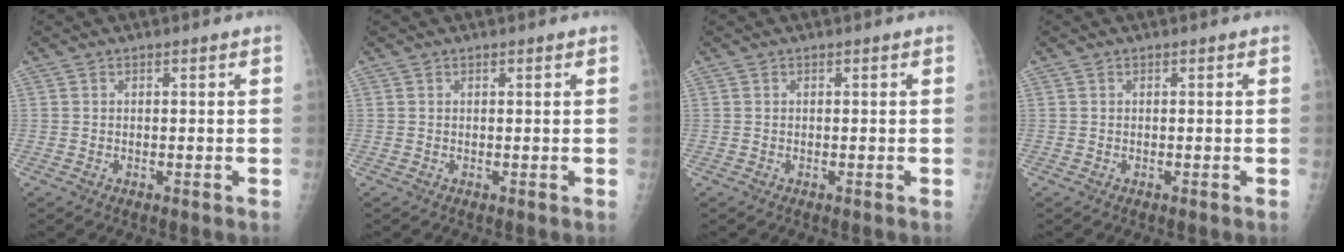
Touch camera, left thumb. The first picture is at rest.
{"total": 0.5, "force": [0.3, 0.1, 0.4], "torque": [-0.008, 0.000, 0.004]}
{"total": 0.0}
{"total": 0.0}